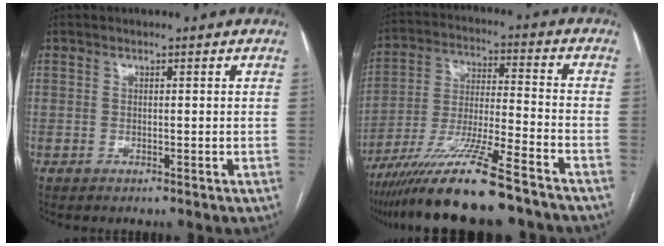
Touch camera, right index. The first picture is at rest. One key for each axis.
{"total": 16.2, "fx": -12.8, "fy": 0.2, "fz": 10.0, "tx": -0.201, "ty": -0.027, "tz": -0.223}